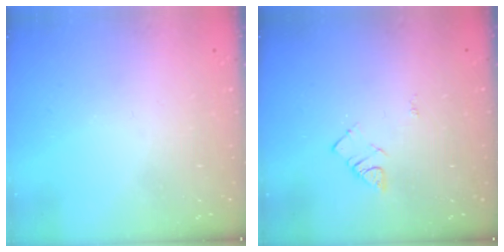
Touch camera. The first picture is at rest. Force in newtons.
{"total": 3.9, "press": 3.9, "slide": 0.5}